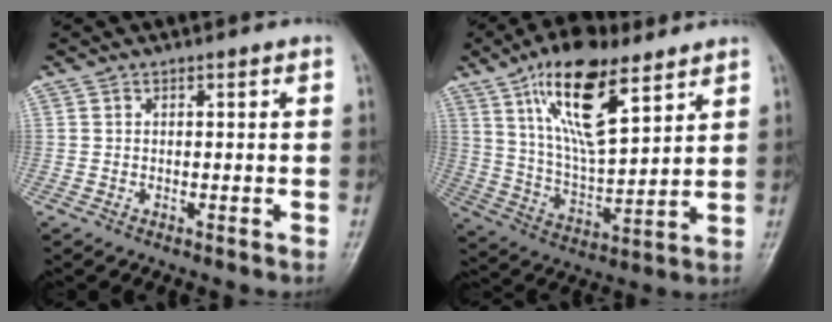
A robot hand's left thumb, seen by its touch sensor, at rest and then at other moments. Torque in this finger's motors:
{"motor_torque": [1.00, 1.28, 1.94, -0.84, 0.48]}